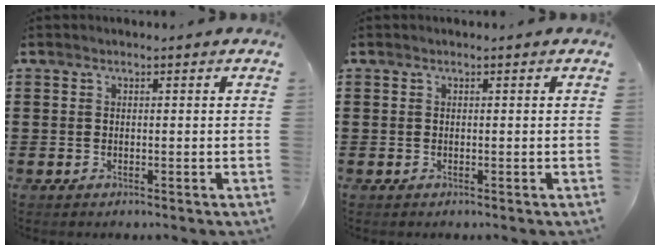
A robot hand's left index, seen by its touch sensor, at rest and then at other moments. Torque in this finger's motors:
{"motor_torque": [-0.01, 0.01, 0.00, 0.00]}